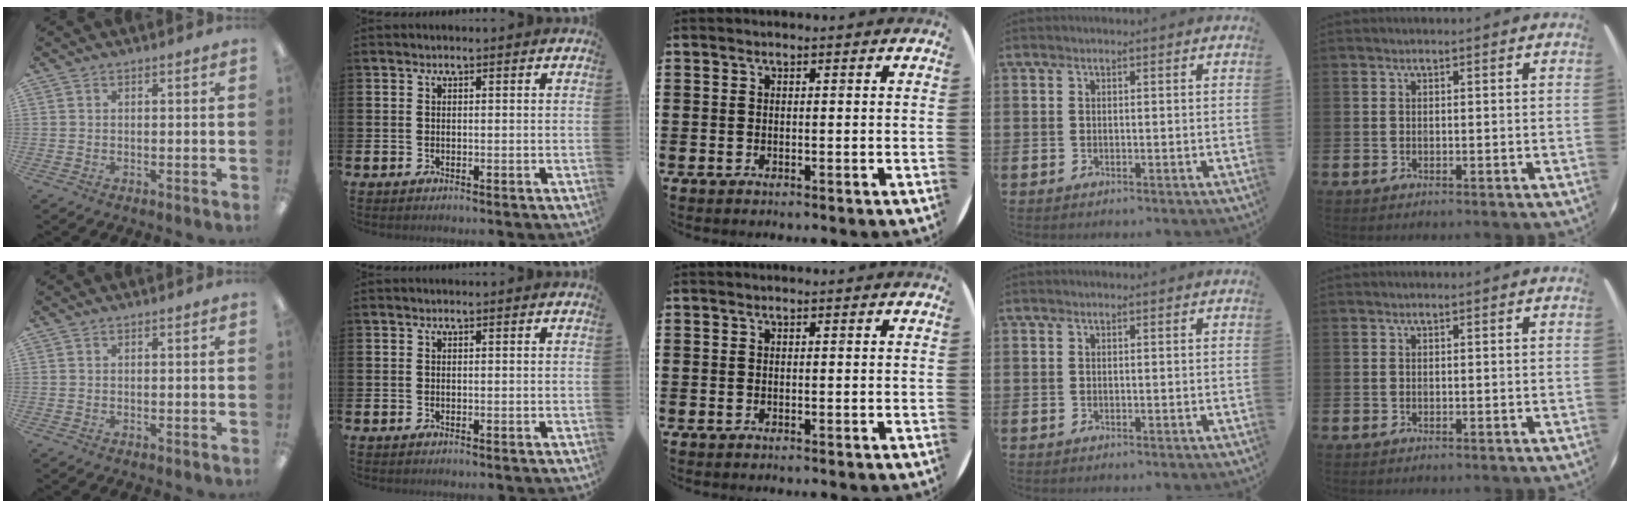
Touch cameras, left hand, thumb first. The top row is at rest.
{}